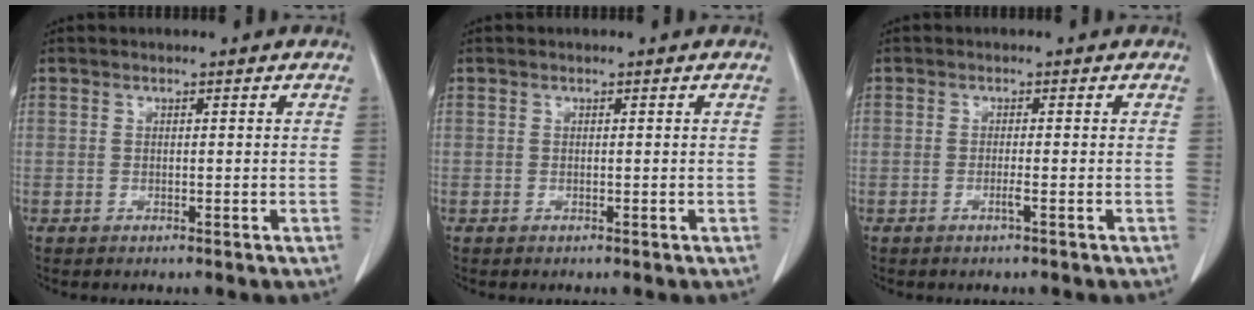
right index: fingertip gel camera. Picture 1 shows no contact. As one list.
[{"total": 0.0}, {"total": 1.1, "force": [-0.5, -0.2, 0.9], "torque": [-0.017, 0.000, -0.009]}]